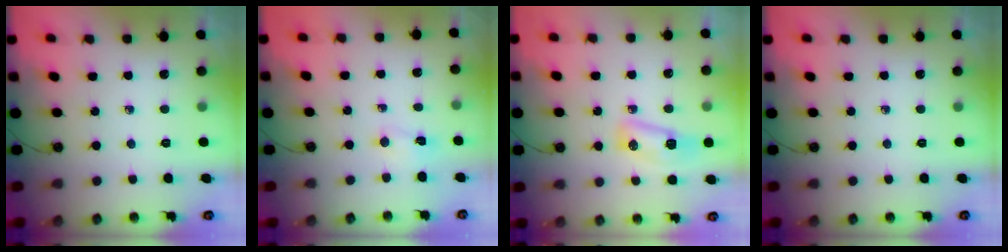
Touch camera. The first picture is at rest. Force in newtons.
{"total": 2.3, "press": 2.2, "slide": 0.7}
{"total": 9.1, "press": 7.8, "slide": 4.8}
{"total": 0.0}